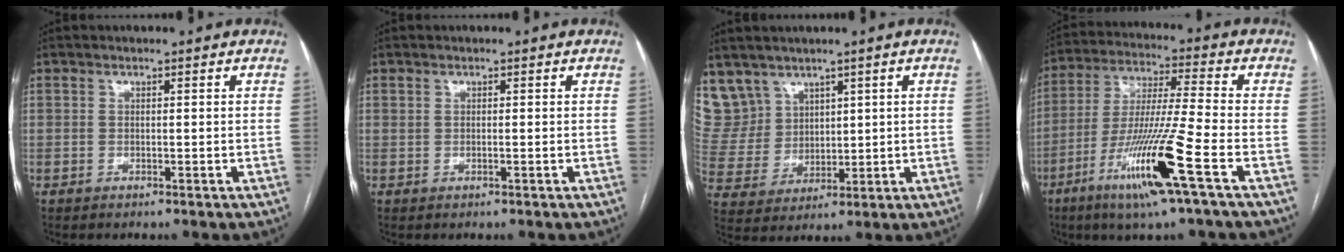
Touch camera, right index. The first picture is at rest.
{"total": 0.0}
{"total": 8.8, "force": [6.1, 6.4, 0.5], "torque": [-0.024, 0.025, 0.145]}
{"total": 15.1, "force": [-6.8, -1.0, 13.4], "torque": [-0.270, -0.023, -0.129]}